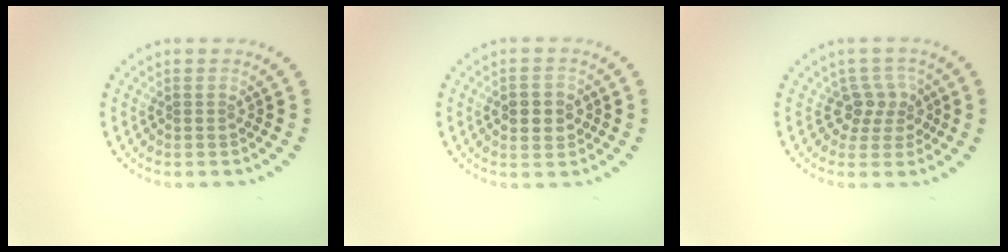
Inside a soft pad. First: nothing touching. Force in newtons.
{"total": 2.7, "press": 2.6, "slide": 0.3}
{"total": 2.7, "press": 2.1, "slide": 1.7}